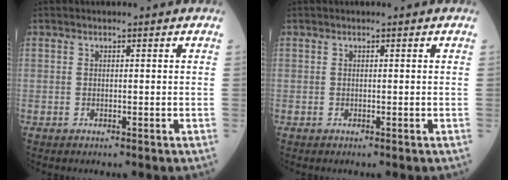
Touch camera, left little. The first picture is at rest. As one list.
[{"total": 0.0}]